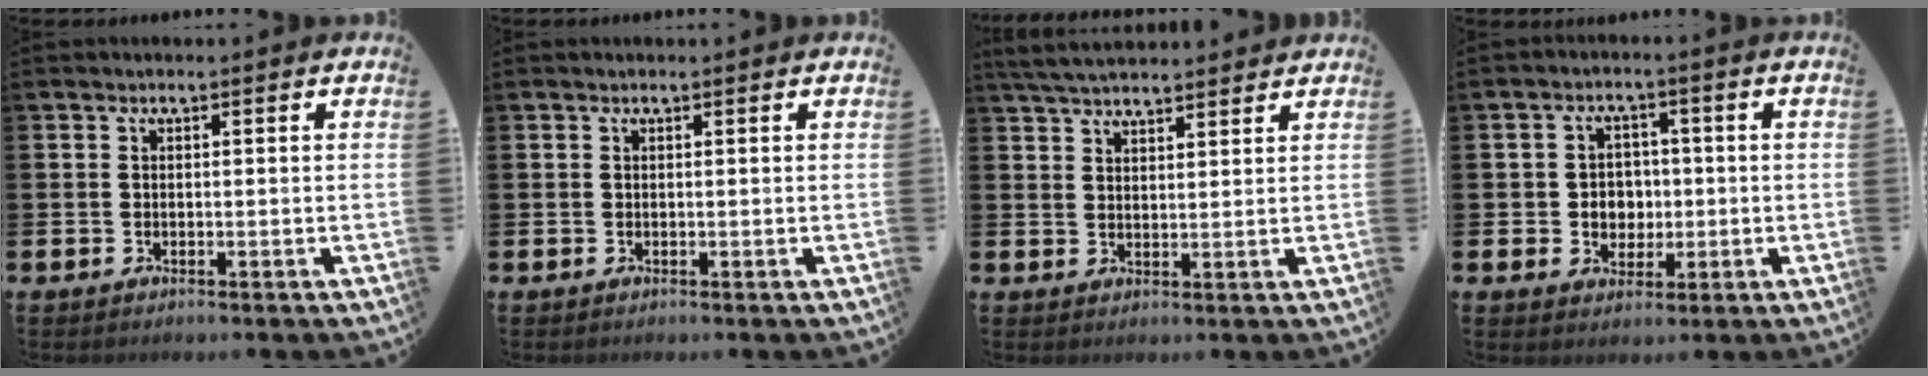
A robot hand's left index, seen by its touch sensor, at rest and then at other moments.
{"total": 0.0}
{"total": 4.5, "force": [4.3, 0.7, 0.9], "torque": [-0.032, -0.014, 0.081]}
{"total": 3.7, "force": [0.1, 3.4, 1.3], "torque": [-0.016, 0.001, -0.009]}